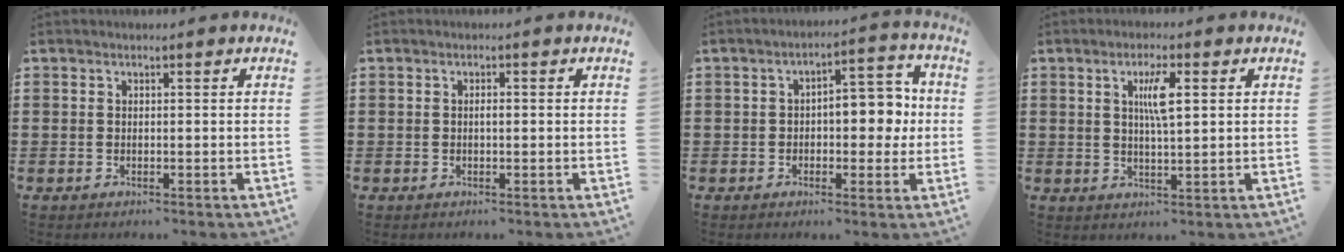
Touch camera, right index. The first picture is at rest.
{"total": 0.9, "force": [0.0, 0.3, 0.8], "torque": [-0.017, -0.001, 0.000]}
{"total": 7.5, "force": [0.0, 4.3, 6.2], "torque": [-0.084, 0.003, -0.008]}
{"total": 4.6, "force": [1.3, 1.0, 4.3], "torque": [-0.081, 0.006, 0.017]}